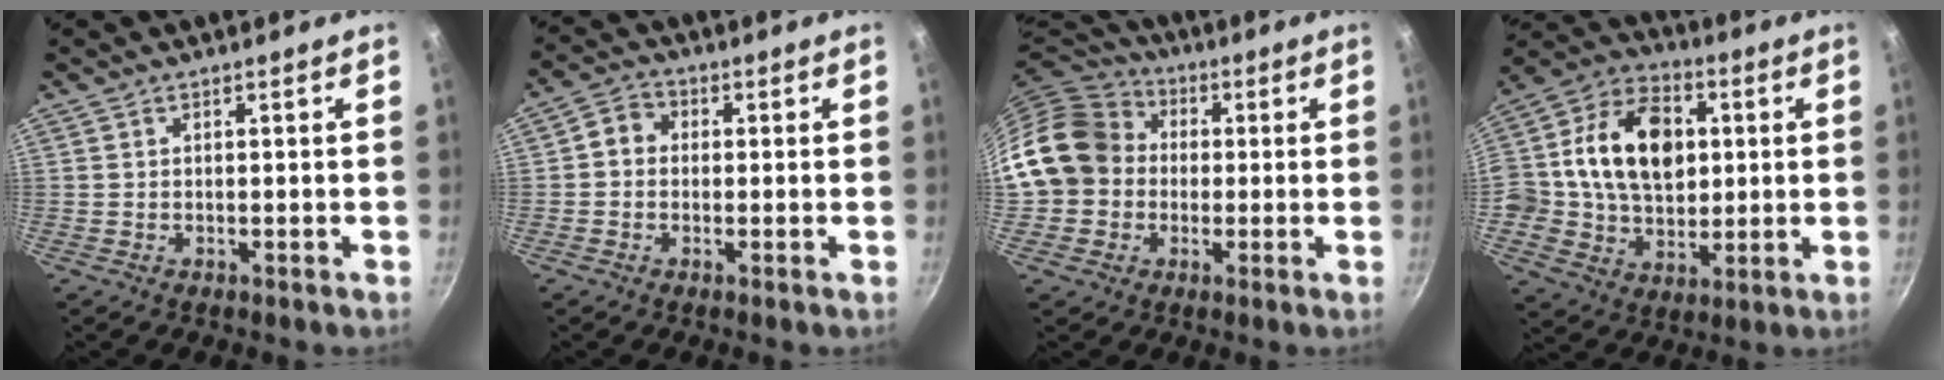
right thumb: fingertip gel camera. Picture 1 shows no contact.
{"total": 4.2, "force": [0.0, 3.7, 2.0], "torque": [-0.020, 0.010, -0.015]}
{"total": 15.6, "force": [0.3, 13.7, 7.6], "torque": [-0.119, 0.042, -0.005]}
{"total": 20.9, "force": [3.0, 15.5, 13.7], "torque": [-0.216, 0.020, 0.042]}